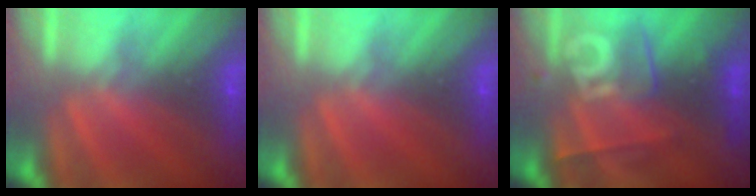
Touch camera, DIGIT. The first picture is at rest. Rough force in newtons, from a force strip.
{"total": 0.0}
{"total": 2.5}